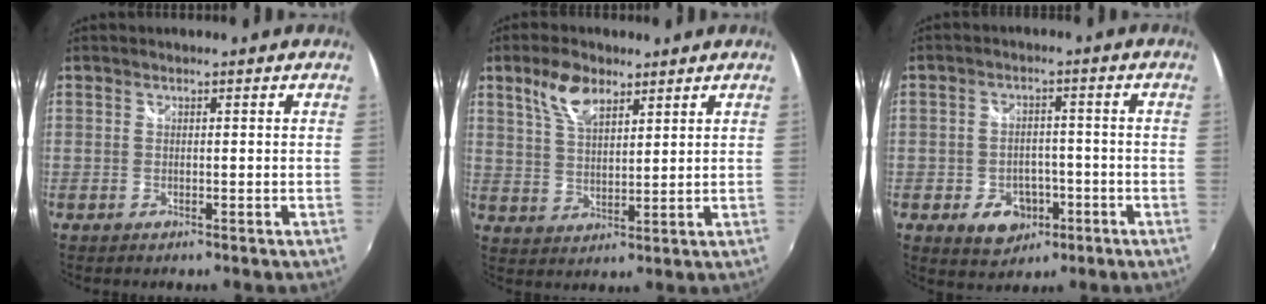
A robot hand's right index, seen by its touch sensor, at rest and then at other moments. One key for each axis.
{"total": 7.2, "fx": 4.5, "fy": 3.3, "fz": 4.4, "tx": -0.083, "ty": 0.010, "tz": 0.088}
{"total": 7.6, "fx": -3.3, "fy": 5.8, "fz": 3.6, "tx": -0.086, "ty": 0.004, "tz": -0.037}